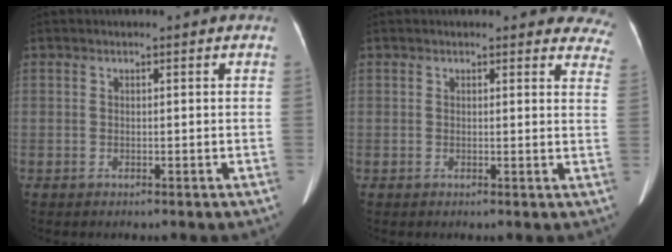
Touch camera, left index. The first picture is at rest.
{"total": 11.1, "force": [10.5, 3.2, 2.1], "torque": [0.026, -0.028, 0.076]}